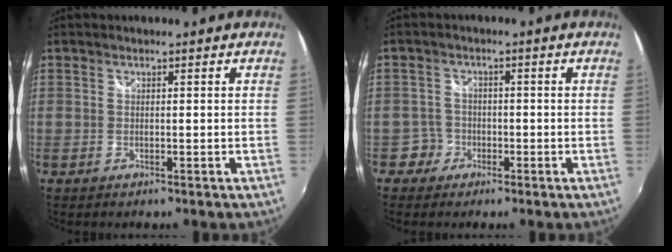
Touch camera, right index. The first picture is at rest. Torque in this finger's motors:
{"motor_torque": [-1.04, 0.25, -0.85, -0.21]}